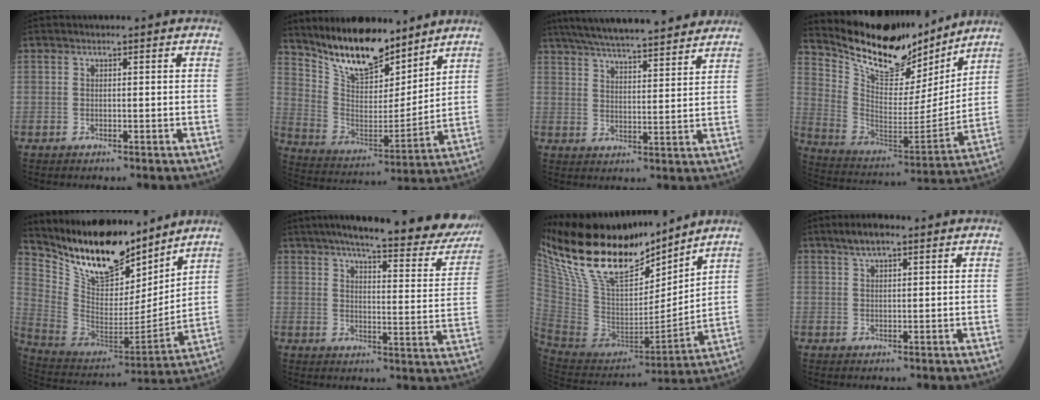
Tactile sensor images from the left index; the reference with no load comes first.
{"total": 14.7, "force": [12.4, 4.4, 6.6], "torque": [-0.120, -0.005, 0.232]}
{"total": 21.1, "force": [18.5, 2.8, 9.8], "torque": [-0.162, 0.036, 0.265]}
{"total": 18.3, "force": [16.6, 4.8, 6.1], "torque": [-0.125, -0.027, 0.279]}
{"total": 18.4, "force": [15.7, 5.3, 7.9], "torque": [-0.149, -0.009, 0.288]}
{"total": 27.3, "force": [23.2, 3.9, 13.8], "torque": [-0.191, -0.049, 0.278]}
{"total": 23.3, "force": [18.4, 6.5, 12.8], "torque": [-0.258, 0.012, 0.338]}
{"total": 3.6, "force": [2.6, 0.9, 2.3], "torque": [-0.050, 0.015, 0.050]}